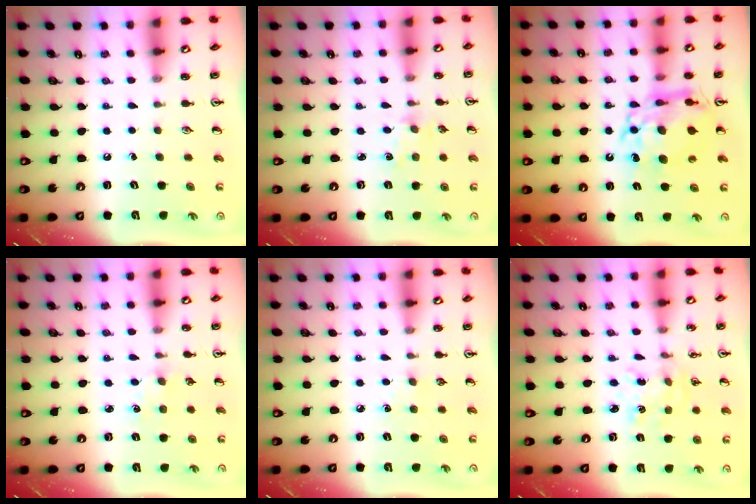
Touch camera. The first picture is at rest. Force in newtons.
{"total": 1.2, "press": 1.2, "slide": 0.2}
{"total": 13.8, "press": 13.8, "slide": 1.4}
{"total": 1.1, "press": 1.0, "slide": 0.2}
{"total": 2.8, "press": 2.8, "slide": 0.4}
{"total": 1.4, "press": 1.4, "slide": 0.2}